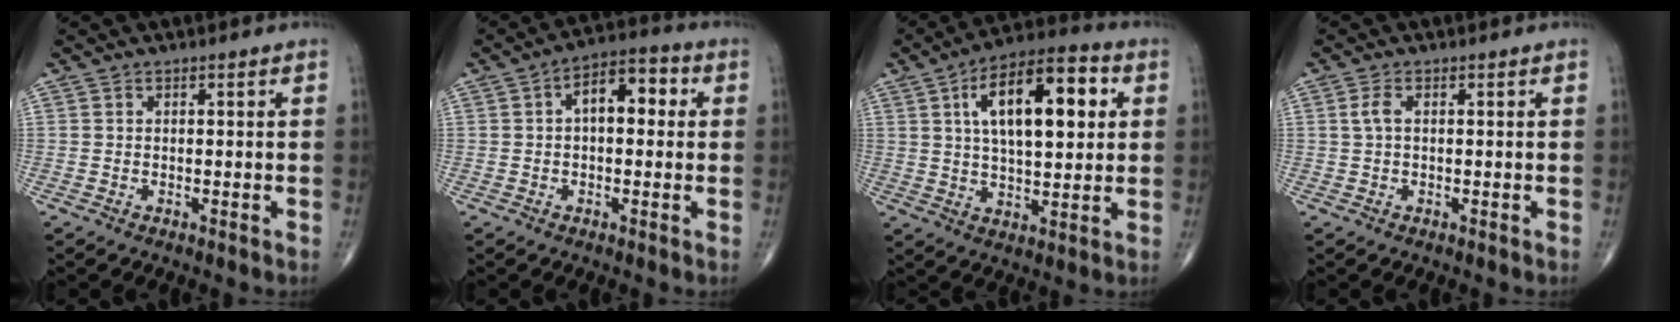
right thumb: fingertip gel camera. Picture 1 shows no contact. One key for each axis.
{"total": 8.5, "fx": 1.4, "fy": 4.6, "fz": 7.1, "tx": -0.087, "ty": 0.028, "tz": 0.012}
{"total": 17.6, "fx": 4.8, "fy": 7.7, "fz": 15.1, "tx": -0.222, "ty": 0.009, "tz": 0.072}
{"total": 1.9, "fx": 0.3, "fy": 0.9, "fz": 1.7, "tx": -0.043, "ty": 0.004, "tz": 0.006}